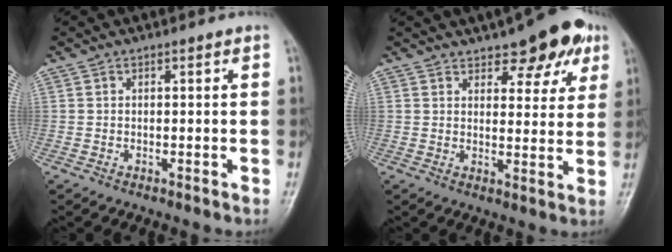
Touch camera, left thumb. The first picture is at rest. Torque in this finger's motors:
{"motor_torque": [0.25, 0.52, 0.05, -0.28, 0.08]}